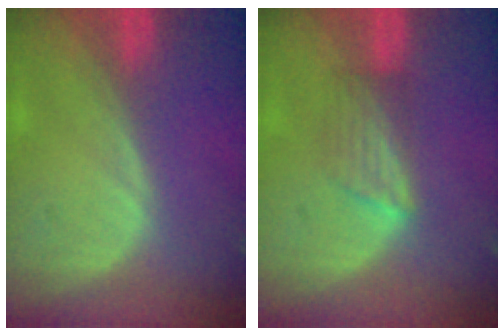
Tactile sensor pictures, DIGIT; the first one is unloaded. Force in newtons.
{"total": 3.7, "press": 3.5, "slide": 1.3}